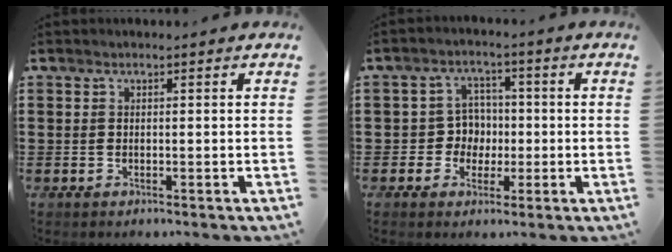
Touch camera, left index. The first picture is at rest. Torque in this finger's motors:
{"motor_torque": [0.01, 0.38, 0.07, 0.00]}